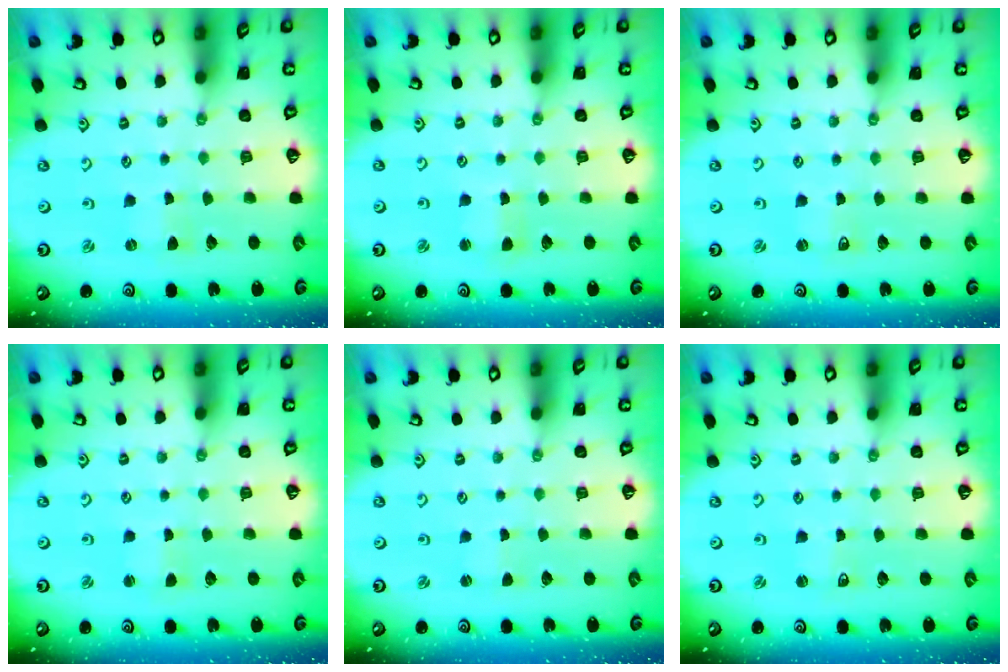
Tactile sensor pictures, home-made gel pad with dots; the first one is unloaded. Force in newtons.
{"total": 1.4, "press": 1.3, "slide": 0.3}
{"total": 2.3, "press": 2.2, "slide": 0.4}
{"total": 0.7, "press": 0.7, "slide": 0.1}
{"total": 0.0}
{"total": 1.2, "press": 1.2, "slide": 0.2}